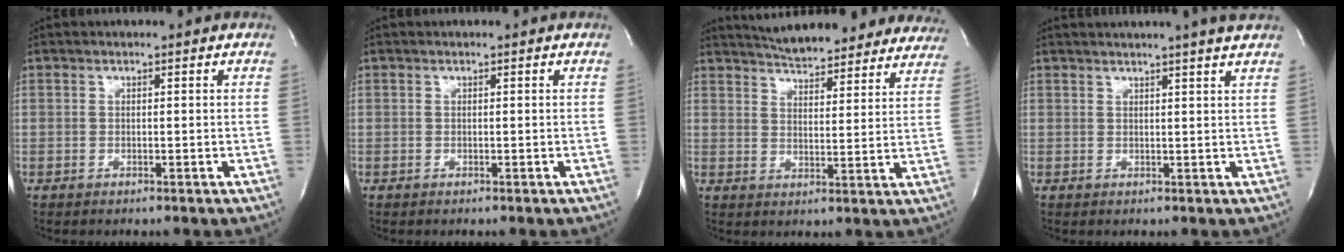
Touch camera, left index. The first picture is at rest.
{"total": 0.0}
{"total": 20.3, "force": [18.5, 4.9, 6.7], "torque": [-0.095, -0.007, 0.230]}
{"total": 6.8, "force": [5.9, -1.1, 3.2], "torque": [-0.044, 0.012, 0.059]}